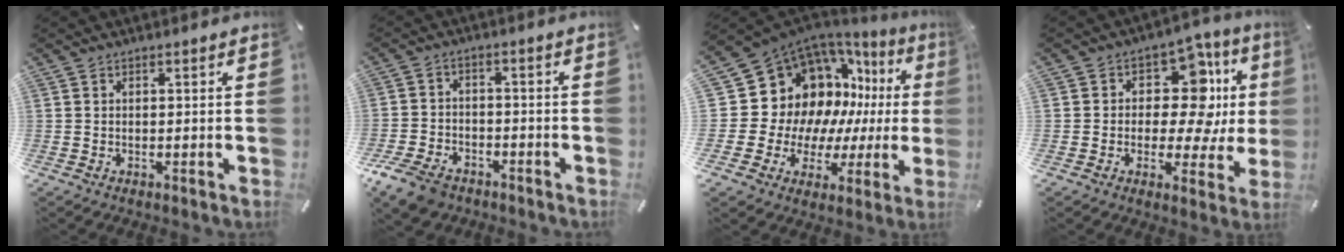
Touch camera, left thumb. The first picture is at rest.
{"total": 7.8, "force": [-5.2, 4.9, 3.1], "torque": [-0.070, 0.026, -0.100]}
{"total": 16.9, "force": [7.1, 13.6, 7.2], "torque": [-0.108, -0.090, 0.160]}
{"total": 15.2, "force": [3.1, 9.1, 11.8], "torque": [-0.165, -0.024, 0.055]}